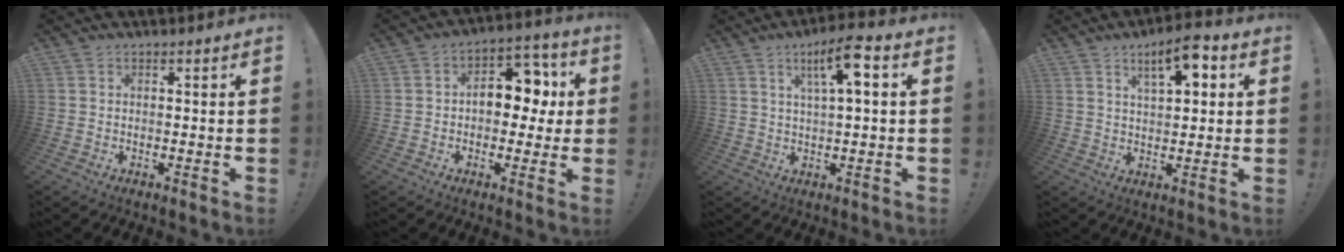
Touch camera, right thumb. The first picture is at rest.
{"total": 11.8, "force": [1.0, 7.9, 8.6], "torque": [-0.117, 0.010, 0.021]}
{"total": 8.8, "force": [3.0, 1.7, 8.1], "torque": [-0.135, 0.000, 0.044]}
{"total": 8.4, "force": [3.9, 3.0, 6.8], "torque": [-0.097, -0.017, 0.062]}